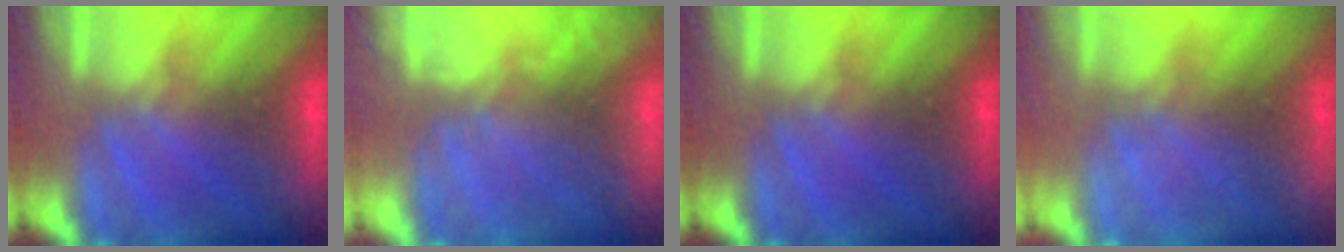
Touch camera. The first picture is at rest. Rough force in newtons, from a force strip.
{"total": 8.5}
{"total": 0.0}
{"total": 2.3}